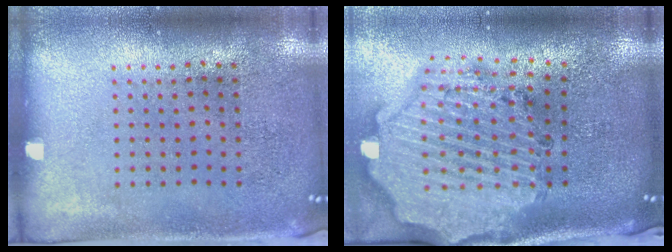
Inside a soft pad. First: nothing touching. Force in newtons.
{"total": 3.1, "press": 2.6, "slide": 1.6}